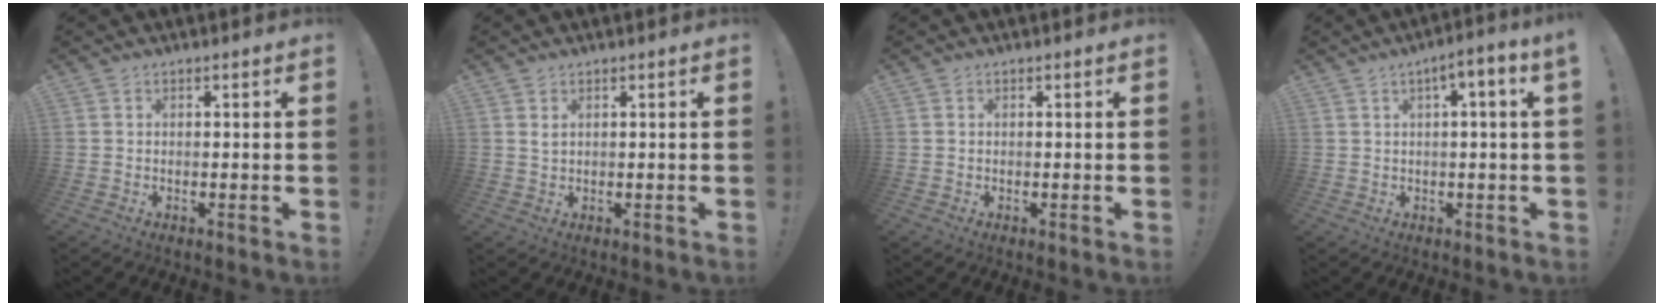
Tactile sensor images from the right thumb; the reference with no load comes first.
{"total": 1.3, "force": [0.6, 0.5, 1.1], "torque": [-0.015, -0.001, 0.008]}
{"total": 0.0}
{"total": 4.5, "force": [0.7, -0.2, 4.4], "torque": [-0.068, -0.006, 0.008]}